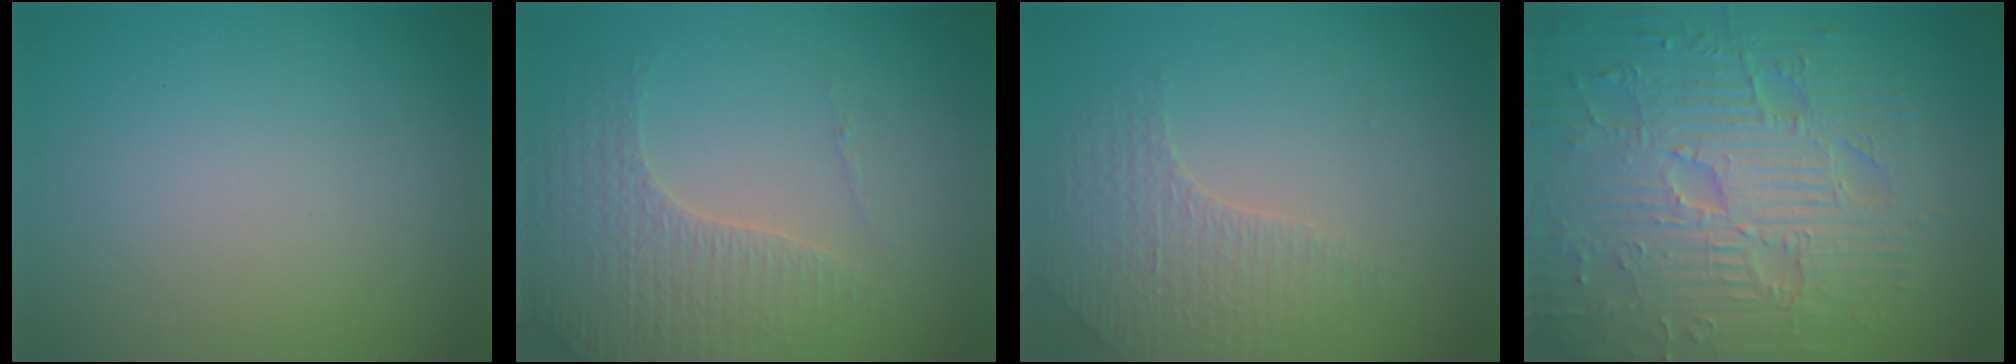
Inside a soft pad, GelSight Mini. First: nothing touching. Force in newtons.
{"total": 4.4, "press": 3.3, "slide": 2.9}
{"total": 1.8, "press": 1.6, "slide": 0.8}
{"total": 9.3, "press": 6.8, "slide": 6.3}